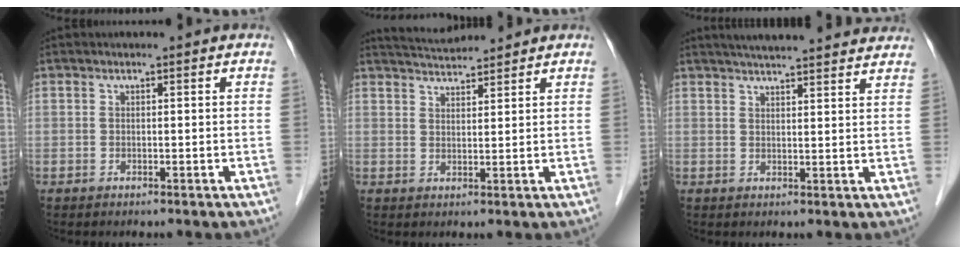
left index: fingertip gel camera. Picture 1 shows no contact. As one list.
[{"total": 5.2, "force": [5.1, 0.2, 0.9], "torque": [-0.022, 0.025, 0.088]}, {"total": 17.0, "force": [15.5, 1.5, 6.7], "torque": [-0.096, 0.025, 0.197]}]